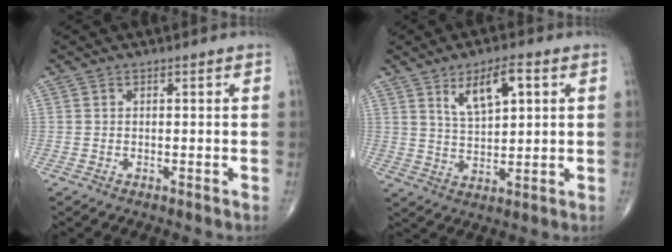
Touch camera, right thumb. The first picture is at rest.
{"total": 8.4, "force": [3.6, 3.3, 6.8], "torque": [-0.106, -0.015, 0.066]}